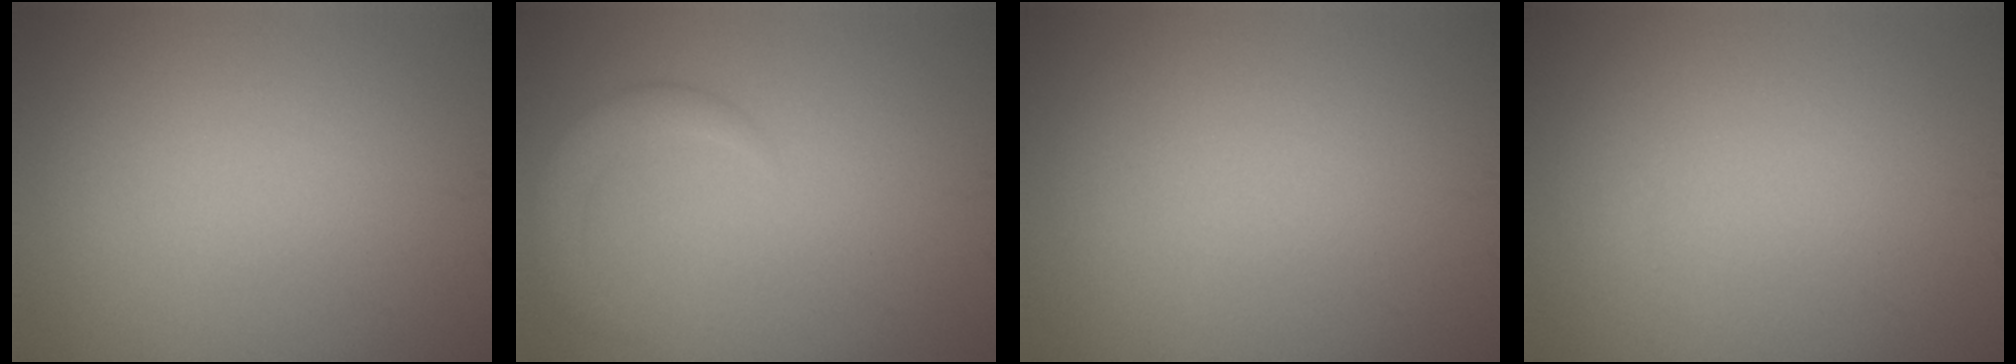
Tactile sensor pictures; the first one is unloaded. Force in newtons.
{"total": 2.2, "press": 2.2, "slide": 0.1}
{"total": 0.0}
{"total": 0.0}